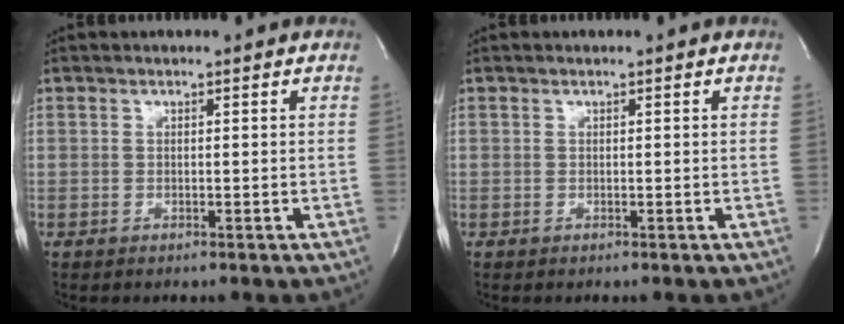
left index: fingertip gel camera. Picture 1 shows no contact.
{"total": 0.0}